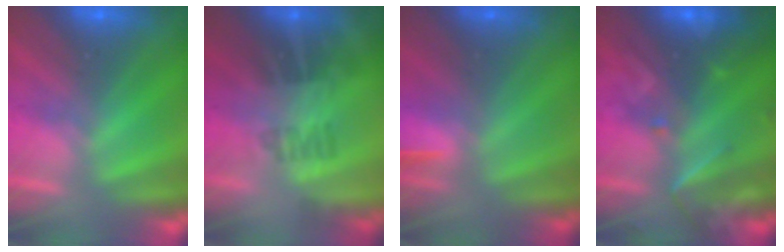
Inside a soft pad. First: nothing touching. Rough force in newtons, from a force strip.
{"total": 2.3}
{"total": 1.6}
{"total": 2.7}